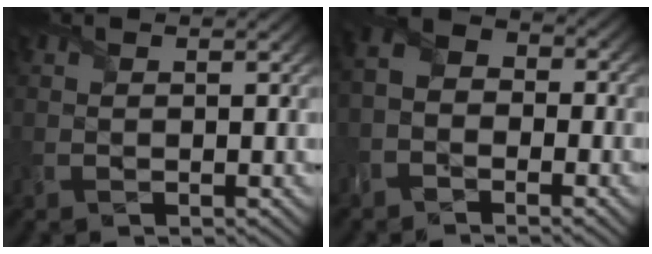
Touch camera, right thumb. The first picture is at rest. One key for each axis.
{"total": 4.3, "fx": -2.5, "fy": 2.9, "fz": 1.9, "tx": -0.039, "ty": 0.002, "tz": -0.056}